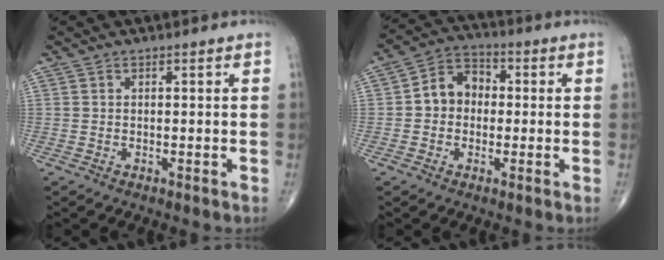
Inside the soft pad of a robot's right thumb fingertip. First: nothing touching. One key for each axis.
{"total": 7.6, "fx": 0.0, "fy": 6.2, "fz": 4.3, "tx": -0.049, "ty": 0.026, "tz": -0.014}